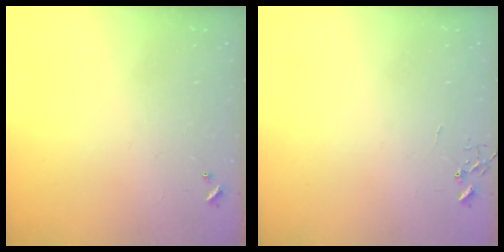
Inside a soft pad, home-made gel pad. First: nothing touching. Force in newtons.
{"total": 0.0}